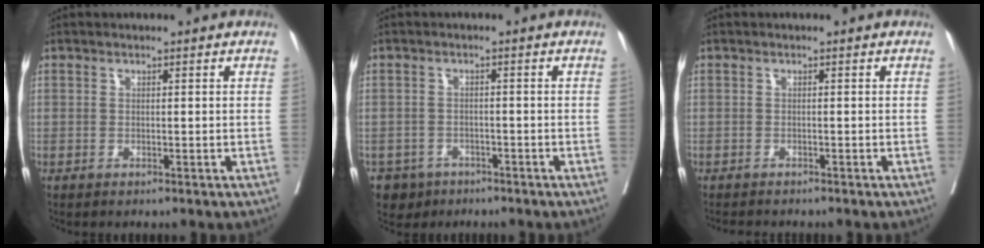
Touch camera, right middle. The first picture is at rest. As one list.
[{"total": 4.3, "force": [-2.9, 3.1, 0.1], "torque": [0.002, 0.006, -0.045]}, {"total": 2.9, "force": [-2.7, 0.4, 0.9], "torque": [-0.011, -0.007, -0.039]}]